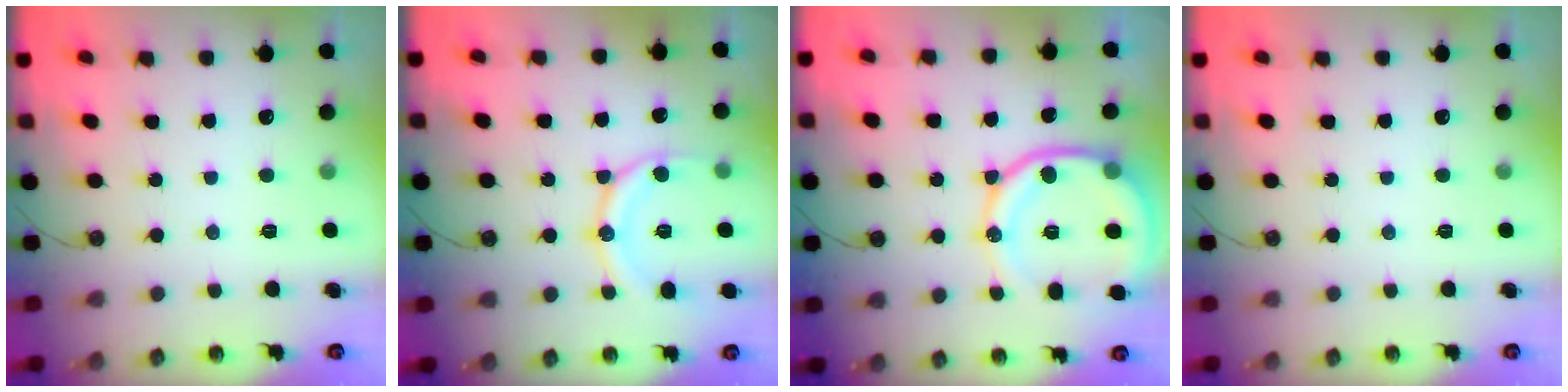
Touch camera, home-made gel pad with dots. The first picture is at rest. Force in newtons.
{"total": 13.6, "press": 13.6, "slide": 1.1}
{"total": 15.8, "press": 15.6, "slide": 2.0}
{"total": 0.0}